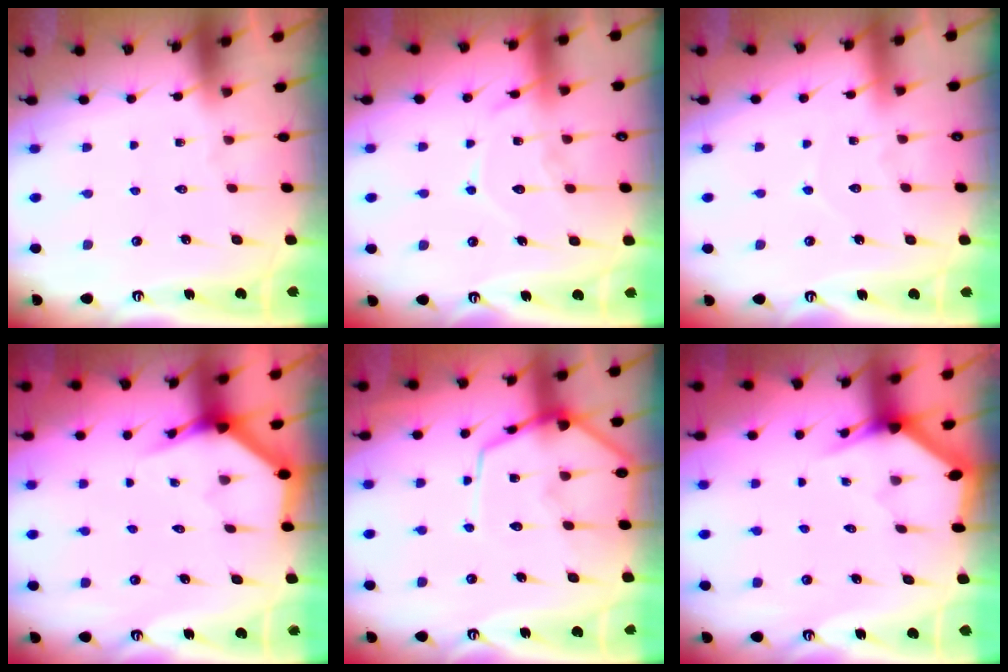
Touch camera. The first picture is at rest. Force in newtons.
{"total": 12.4, "press": 12.3, "slide": 1.1}
{"total": 5.1, "press": 5.1, "slide": 0.6}
{"total": 4.0, "press": 4.0, "slide": 0.2}
{"total": 10.6, "press": 10.5, "slide": 1.1}
{"total": 3.0, "press": 3.0, "slide": 0.2}